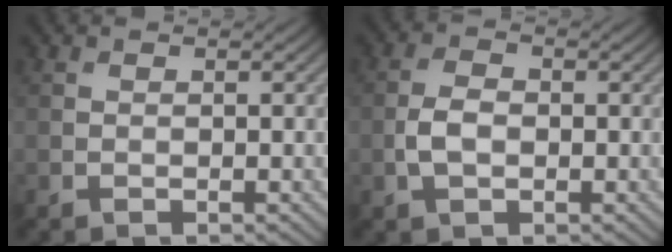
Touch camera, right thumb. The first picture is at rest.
{"total": 3.1, "force": [-0.6, 2.0, 2.4], "torque": [-0.051, 0.002, -0.013]}